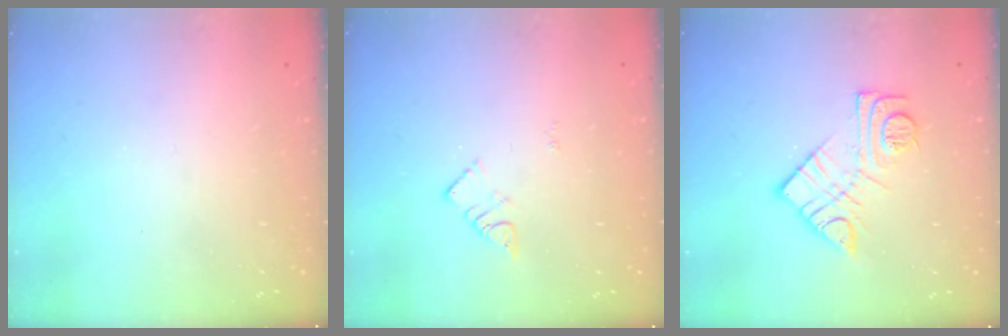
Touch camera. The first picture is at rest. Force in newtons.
{"total": 3.8, "press": 3.8, "slide": 0.4}
{"total": 11.7, "press": 11.7, "slide": 0.7}